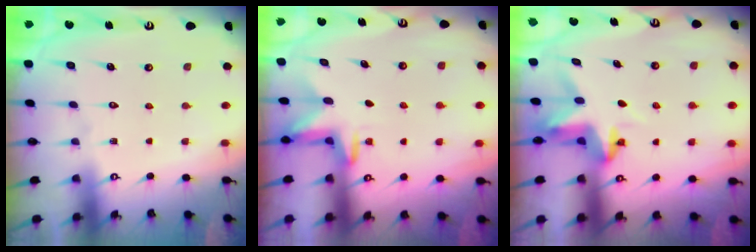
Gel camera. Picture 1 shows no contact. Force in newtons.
{"total": 3.1, "press": 3.1, "slide": 0.6}
{"total": 3.7, "press": 3.7, "slide": 0.4}